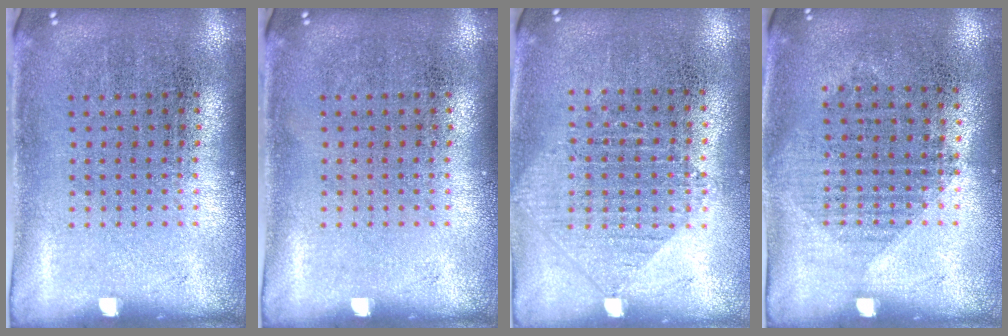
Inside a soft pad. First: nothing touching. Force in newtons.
{"total": 0.0}
{"total": 0.9, "press": 0.9, "slide": 0.2}
{"total": 0.9, "press": 0.9, "slide": 0.4}